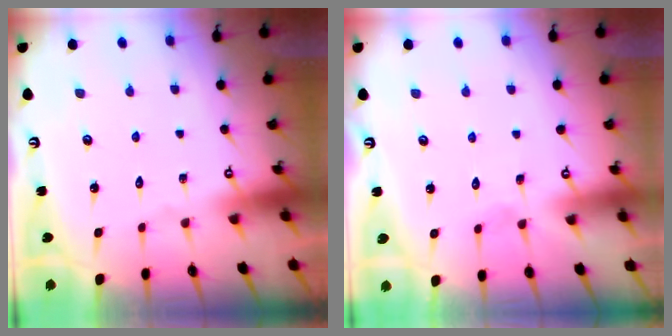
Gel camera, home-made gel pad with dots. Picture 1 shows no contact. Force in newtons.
{"total": 2.6, "press": 2.6, "slide": 0.2}